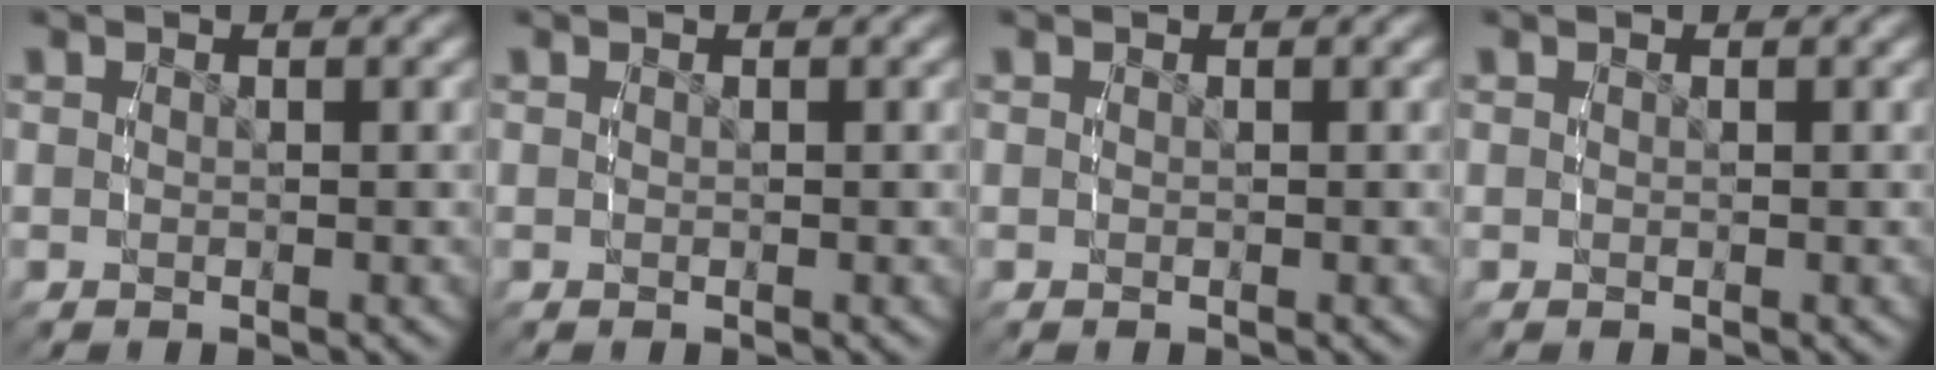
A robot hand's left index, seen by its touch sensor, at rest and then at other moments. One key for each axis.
{"total": 0.0}
{"total": 0.0}
{"total": 0.0}